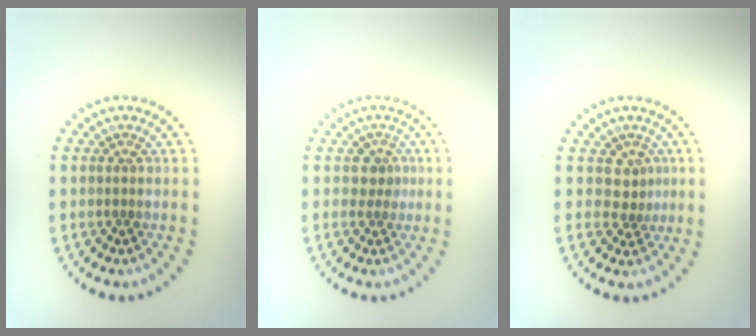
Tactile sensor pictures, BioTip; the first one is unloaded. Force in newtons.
{"total": 1.7, "press": 1.2, "slide": 1.1}
{"total": 1.8, "press": 1.1, "slide": 1.4}